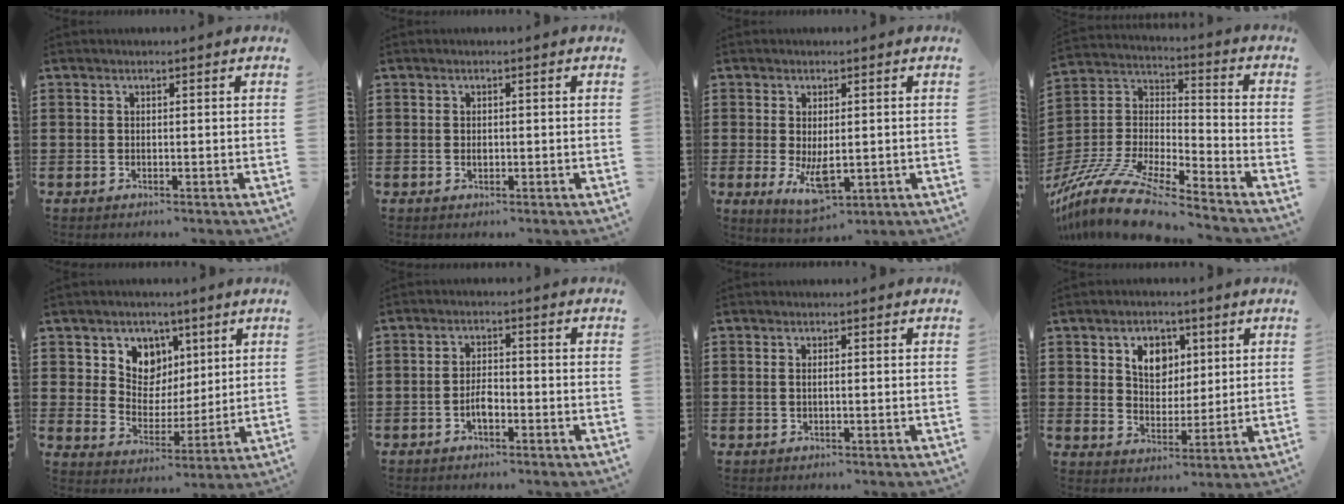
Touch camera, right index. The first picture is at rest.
{"total": 0.7, "force": [-0.1, 0.5, 0.5], "torque": [-0.011, 0.001, -0.001]}
{"total": 6.0, "force": [-0.7, 2.6, 5.3], "torque": [-0.094, -0.013, -0.013]}
{"total": 13.1, "force": [-11.5, 1.4, 6.2], "torque": [-0.137, 0.017, -0.227]}
{"total": 6.6, "force": [3.8, 5.4, 0.6], "torque": [-0.047, -0.020, 0.068]}
{"total": 3.3, "force": [-1.3, 1.3, 2.7], "torque": [-0.064, 0.001, -0.029]}
{"total": 0.7, "force": [0.3, -0.1, 0.7], "torque": [-0.013, -0.002, 0.006]}
{"total": 5.7, "force": [2.7, 4.2, 2.8], "torque": [-0.057, 0.010, 0.046]}